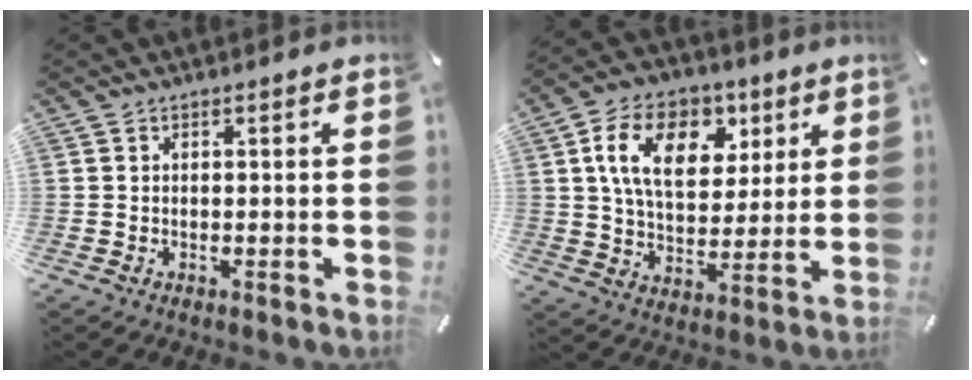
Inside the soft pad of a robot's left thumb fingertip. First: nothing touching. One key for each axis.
{"total": 15.3, "fx": 5.9, "fy": 10.5, "fz": 9.4, "tx": -0.156, "ty": -0.002, "tz": 0.110}